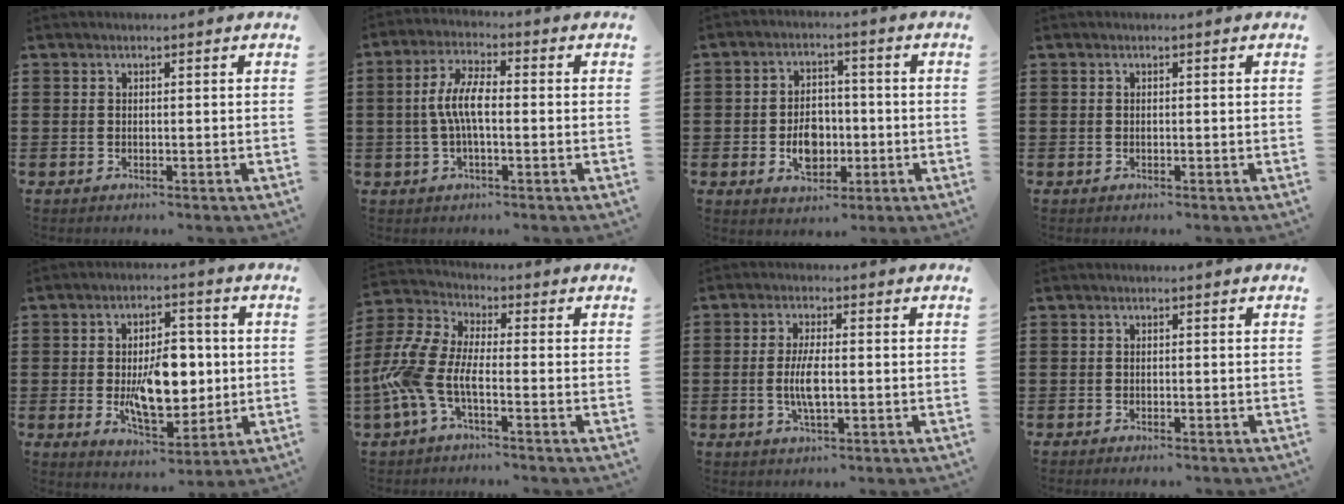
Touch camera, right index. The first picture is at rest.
{"total": 6.3, "force": [-0.5, 2.1, 6.0], "torque": [-0.127, 0.001, -0.016]}
{"total": 6.1, "force": [-1.4, 4.2, 4.2], "torque": [-0.073, -0.001, -0.028]}
{"total": 0.0}
{"total": 10.5, "force": [-0.5, 5.6, 8.9], "torque": [-0.144, -0.005, -0.014]}
{"total": 8.5, "force": [-3.0, 3.8, 7.0], "torque": [-0.200, -0.020, -0.066]}
{"total": 5.2, "force": [-0.7, 1.4, 4.9], "torque": [-0.108, -0.008, -0.019]}
{"total": 0.7, "force": [-0.7, -0.1, 0.1], "torque": [-0.004, -0.004, -0.013]}